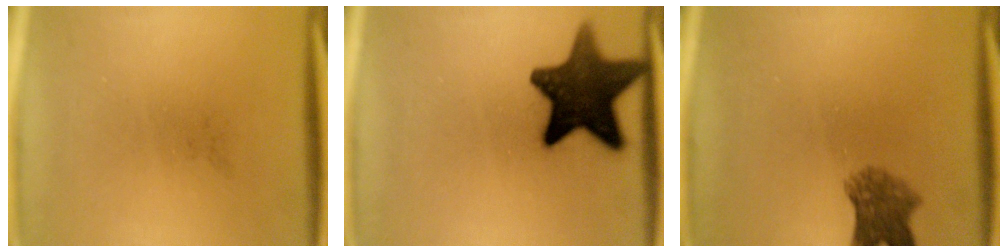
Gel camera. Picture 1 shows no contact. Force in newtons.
{"total": 14.8}
{"total": 5.3}